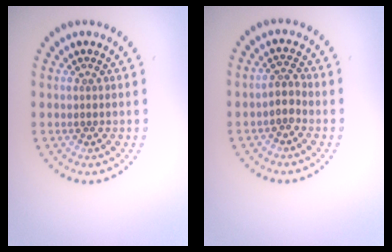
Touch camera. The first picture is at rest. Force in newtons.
{"total": 1.6, "press": 1.2, "slide": 1.0}